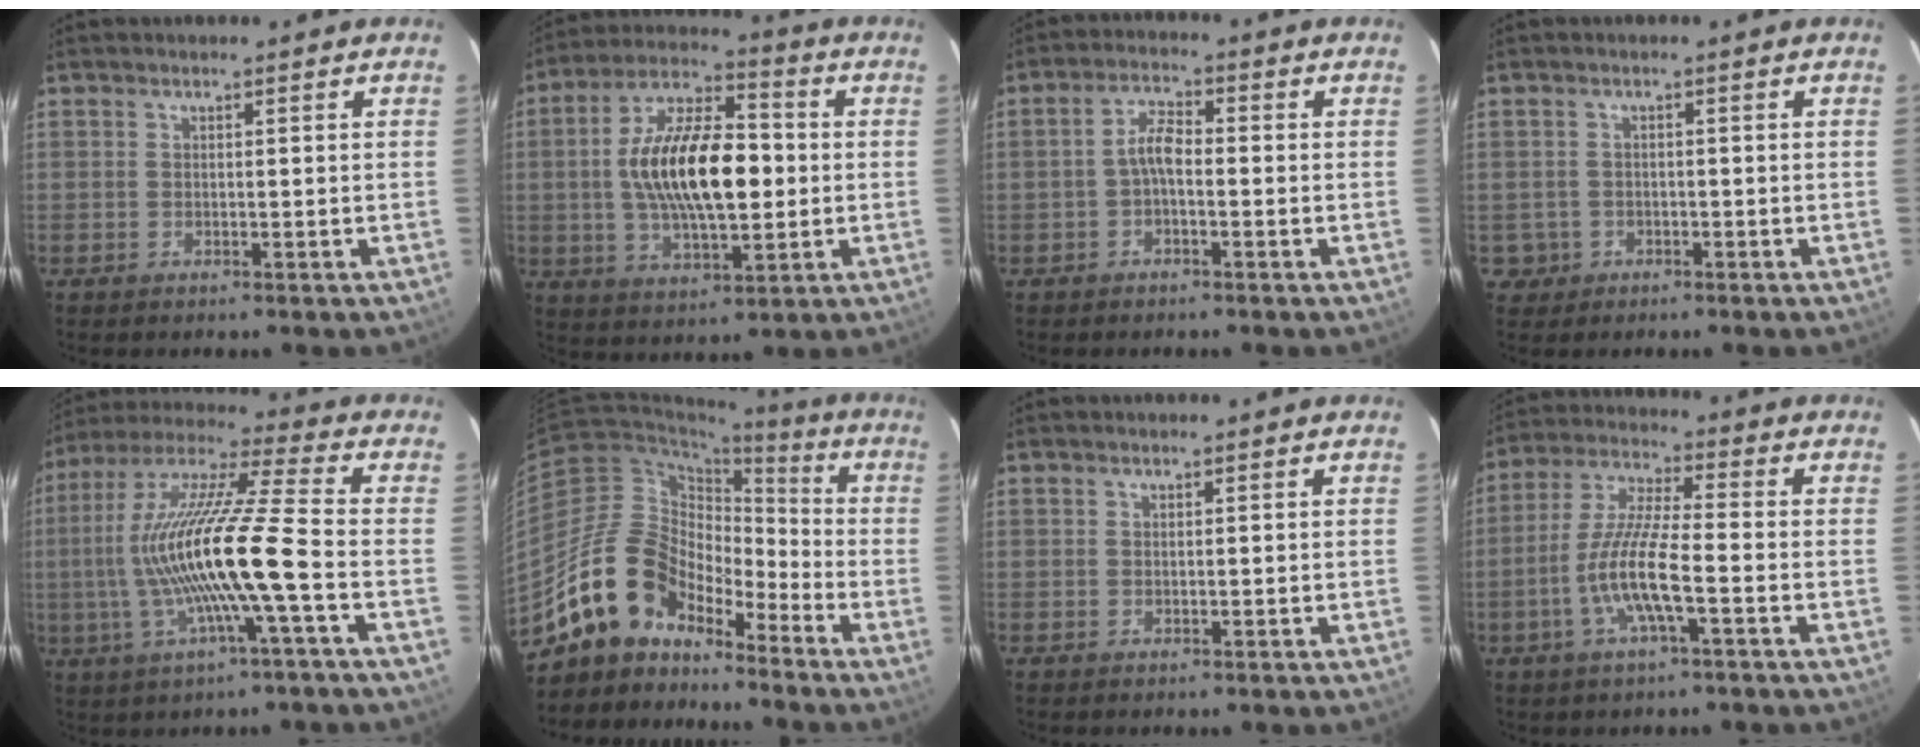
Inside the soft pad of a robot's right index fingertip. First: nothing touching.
{"total": 17.9, "force": [-0.1, 7.8, 16.1], "torque": [-0.296, 0.014, -0.002]}
{"total": 3.6, "force": [-1.1, 1.4, 3.1], "torque": [-0.066, 0.013, -0.024]}
{"total": 3.2, "force": [-1.0, 3.0, 0.1], "torque": [-0.008, 0.011, -0.011]}
{"total": 18.0, "force": [-3.4, -0.2, 17.6], "torque": [-0.333, -0.005, -0.061]}
{"total": 14.1, "force": [-11.1, 7.4, 4.4], "torque": [-0.086, 0.028, -0.209]}
{"total": 0.0}
{"total": 10.6, "force": [-3.7, 1.5, 9.8], "torque": [-0.209, -0.004, -0.071]}